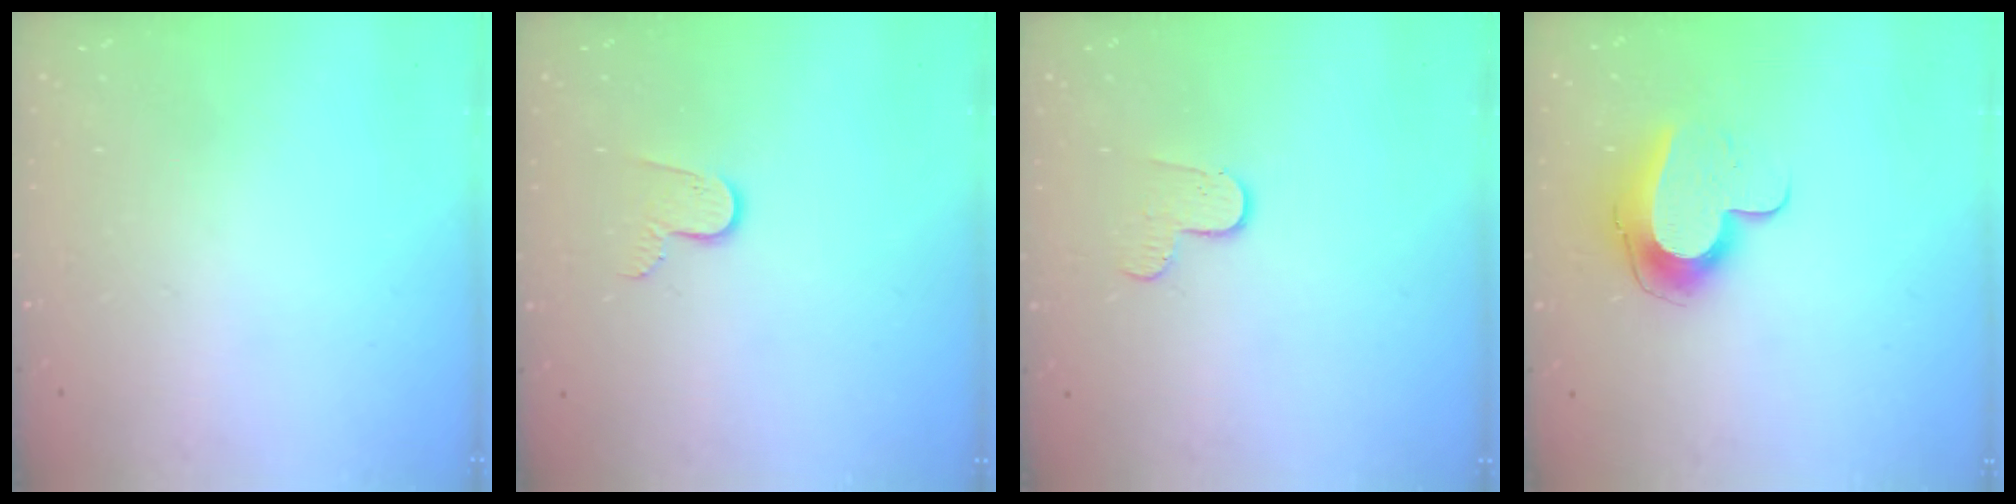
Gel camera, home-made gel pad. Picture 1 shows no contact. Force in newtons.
{"total": 6.1, "press": 6.1, "slide": 0.6}
{"total": 5.5, "press": 5.5, "slide": 0.5}
{"total": 10.7, "press": 10.6, "slide": 0.7}